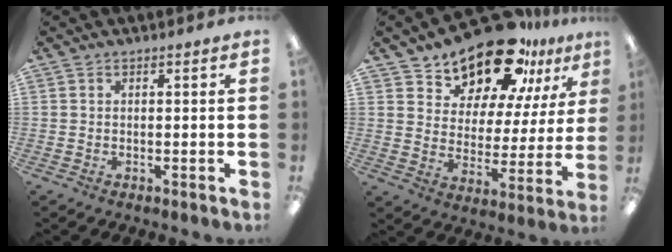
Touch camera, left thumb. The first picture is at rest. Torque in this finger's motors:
{"motor_torque": [0.28, 0.52, 1.27, -1.50, 0.12]}